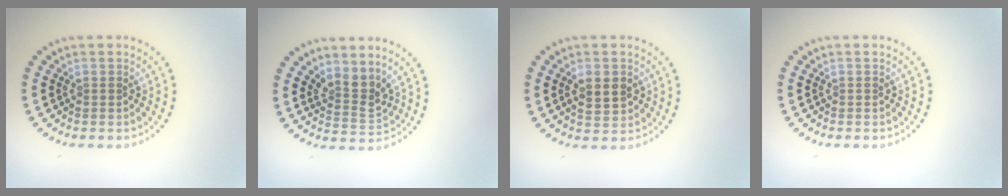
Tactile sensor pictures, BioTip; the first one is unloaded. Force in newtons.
{"total": 2.7, "press": 2.0, "slide": 1.8}
{"total": 2.9, "press": 2.9, "slide": 0.1}
{"total": 0.0}